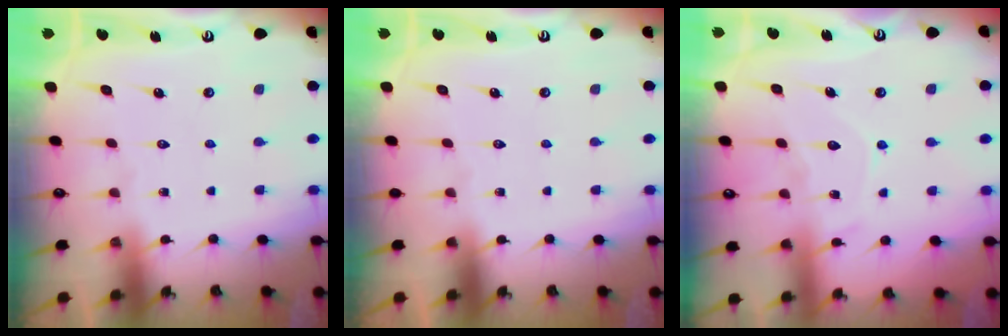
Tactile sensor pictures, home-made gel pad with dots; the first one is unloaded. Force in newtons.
{"total": 0.0}
{"total": 8.8, "press": 8.8, "slide": 0.9}